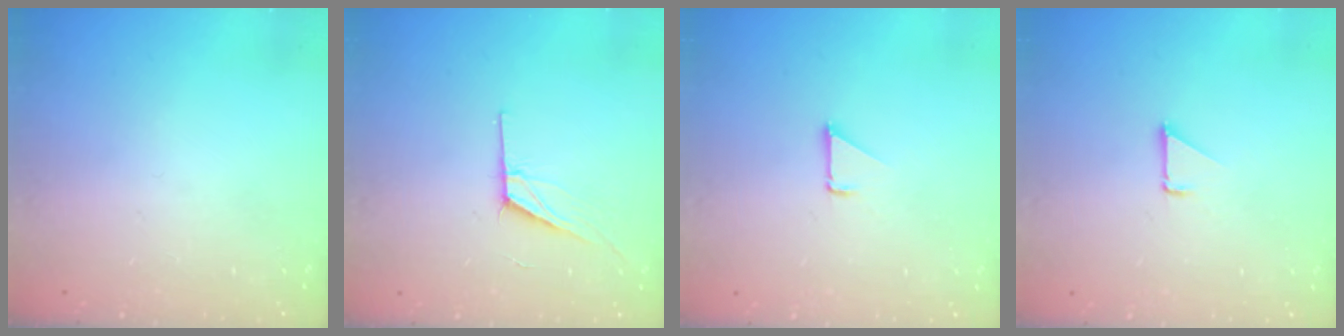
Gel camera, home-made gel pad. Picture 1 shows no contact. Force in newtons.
{"total": 7.8, "press": 7.2, "slide": 3.2}
{"total": 1.1, "press": 1.1, "slide": 0.1}
{"total": 1.1, "press": 1.1, "slide": 0.1}